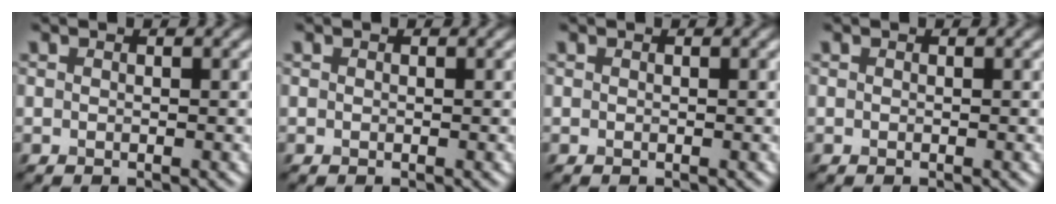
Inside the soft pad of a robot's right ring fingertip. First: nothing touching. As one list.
[{"total": 0.0}, {"total": 0.0}, {"total": 0.0}]